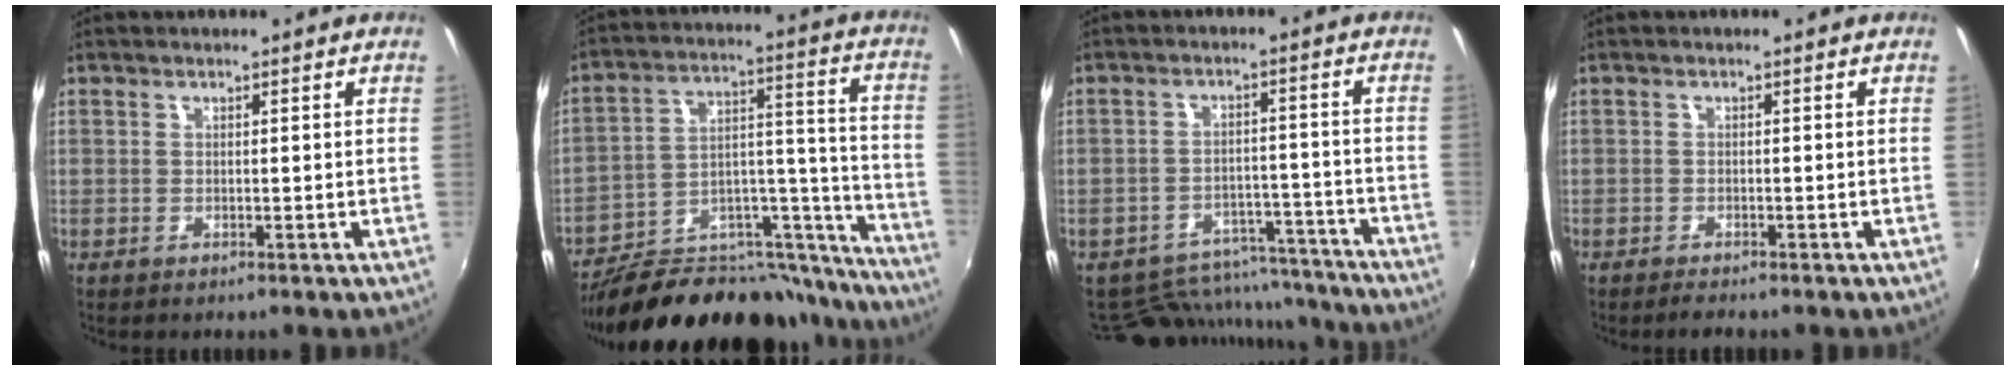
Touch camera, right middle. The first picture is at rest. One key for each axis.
{"total": 29.9, "fx": -25.3, "fy": 9.9, "fz": 12.6, "tx": -0.169, "ty": 0.047, "tz": -0.357}
{"total": 12.9, "fx": -11.2, "fy": 5.5, "fz": 3.0, "tx": -0.065, "ty": 0.026, "tz": -0.135}
{"total": 1.6, "fx": -1.5, "fy": 0.2, "fz": 0.6, "tx": -0.015, "ty": -0.009, "tz": -0.028}